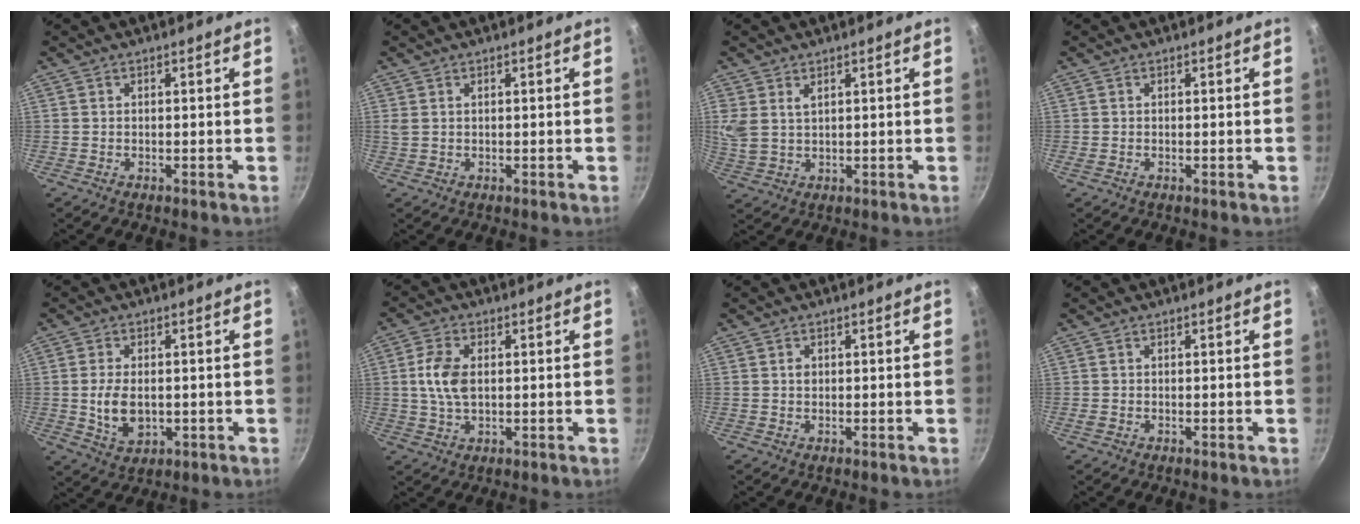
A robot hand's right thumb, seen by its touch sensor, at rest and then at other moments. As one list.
[{"total": 1.3, "force": [0.6, 0.8, 0.8], "torque": [-0.018, 0.002, 0.015]}, {"total": 5.6, "force": [2.5, 3.5, 3.6], "torque": [-0.072, -0.010, 0.054]}, {"total": 0.0}, {"total": 7.3, "force": [-0.4, 4.6, 5.6], "torque": [-0.100, -0.002, 0.003]}, {"total": 7.2, "force": [0.7, 4.3, 5.8], "torque": [-0.109, 0.007, 0.012]}, {"total": 1.1, "force": [0.2, 0.9, 0.6], "torque": [-0.007, 0.003, 0.003]}, {"total": 0.6, "force": [-0.2, 0.4, 0.5], "torque": [-0.009, 0.002, -0.005]}]